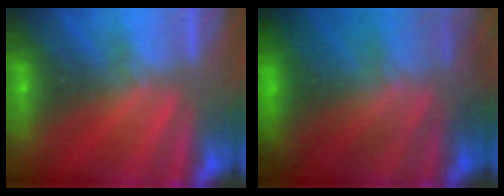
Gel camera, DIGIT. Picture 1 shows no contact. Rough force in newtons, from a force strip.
{"total": 7.4}